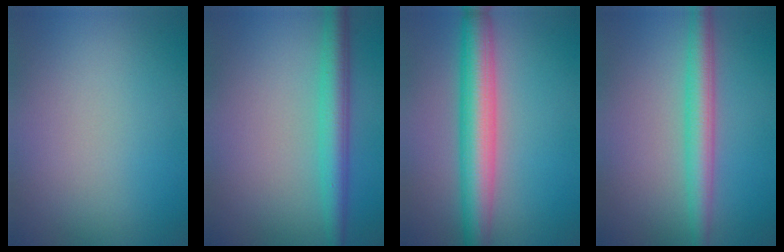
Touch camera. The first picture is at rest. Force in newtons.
{"total": 3.9, "press": 3.9, "slide": 0.1}
{"total": 6.5, "press": 6.5, "slide": 0.2}
{"total": 3.9, "press": 3.9, "slide": 0.0}